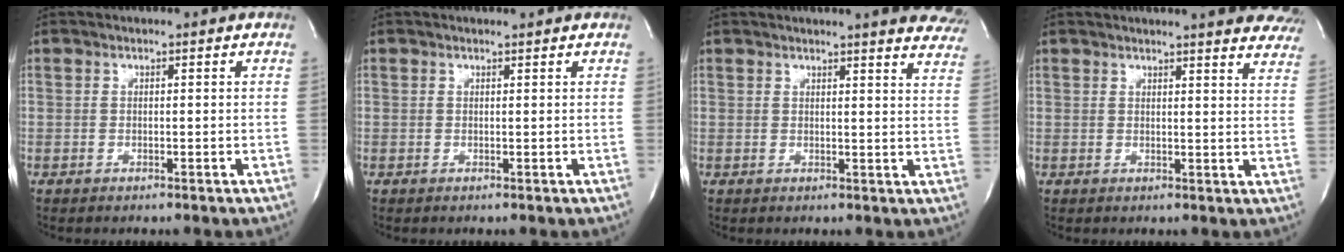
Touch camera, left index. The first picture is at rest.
{"total": 0.6, "force": [0.6, -0.1, 0.0], "torque": [-0.007, -0.002, 0.010]}
{"total": 17.2, "force": [15.8, 2.0, 6.6], "torque": [-0.083, -0.049, 0.163]}
{"total": 20.1, "force": [18.4, 2.7, 7.4], "torque": [-0.098, -0.049, 0.196]}